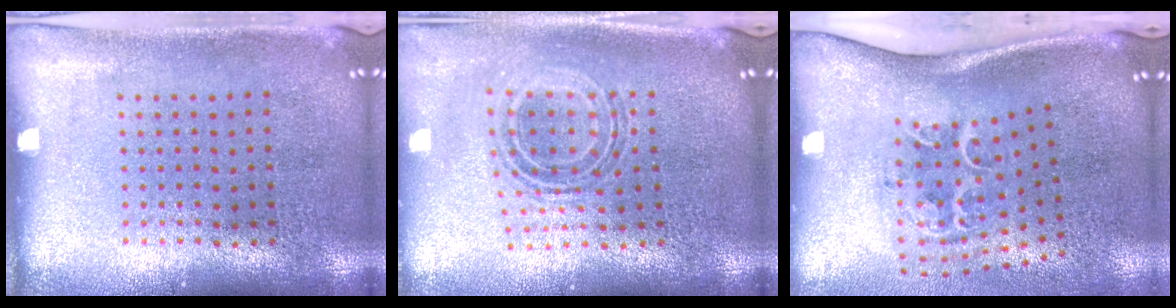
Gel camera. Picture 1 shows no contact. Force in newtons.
{"total": 0.8, "press": 0.8, "slide": 0.3}
{"total": 2.2, "press": 1.3, "slide": 1.8}